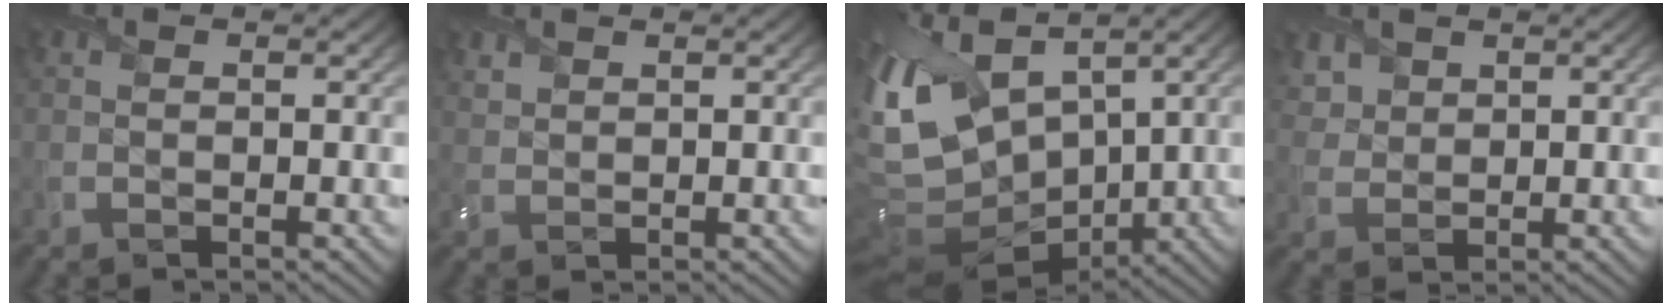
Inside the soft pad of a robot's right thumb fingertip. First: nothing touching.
{"total": 1.5, "force": [1.3, 0.7, 0.3], "torque": [-0.015, 0.001, 0.032]}
{"total": 14.4, "force": [3.4, 8.6, 11.0], "torque": [-0.285, -0.012, 0.088]}
{"total": 3.6, "force": [2.2, 2.5, 1.2], "torque": [-0.046, -0.005, 0.053]}